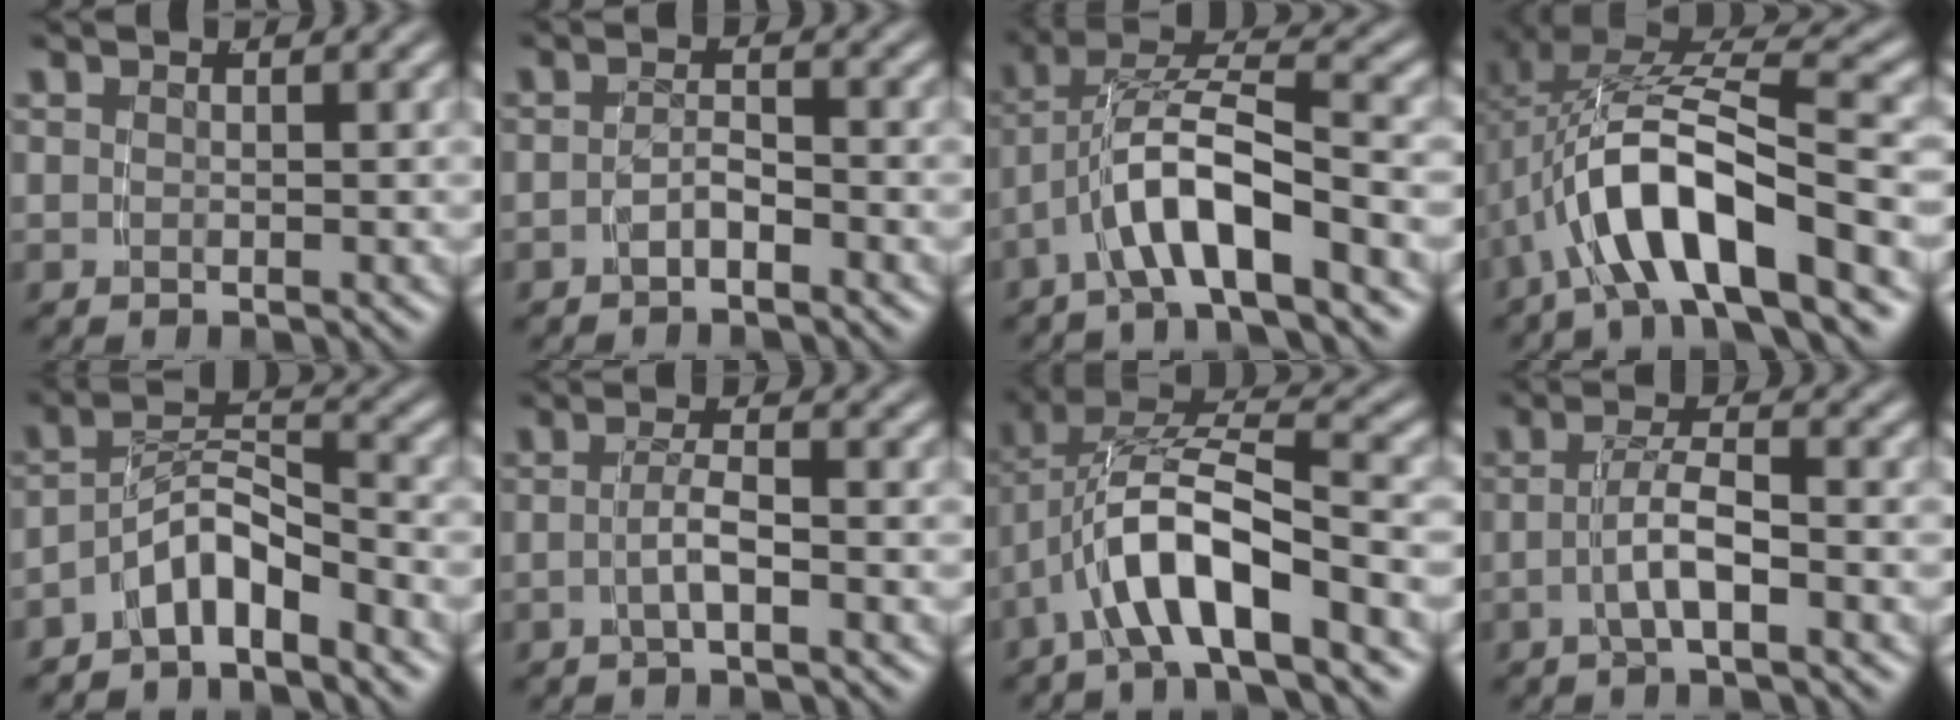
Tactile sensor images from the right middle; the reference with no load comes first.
{"total": 2.0, "force": [-1.7, 0.3, 1.0], "torque": [-0.018, -0.004, -0.030]}
{"total": 5.6, "force": [-1.0, 2.7, 4.8], "torque": [-0.100, -0.005, -0.016]}
{"total": 7.7, "force": [-1.5, 3.1, 6.9], "torque": [-0.146, -0.013, -0.013]}
{"total": 5.8, "force": [-3.8, 2.9, 3.3], "torque": [-0.053, -0.002, -0.064]}
{"total": 2.2, "force": [-1.2, -0.3, 1.8], "torque": [-0.030, 0.000, -0.020]}
{"total": 7.8, "force": [-1.0, 4.6, 6.3], "torque": [-0.140, -0.014, -0.012]}
{"total": 3.1, "force": [-1.4, 0.4, 2.8], "torque": [-0.048, 0.003, -0.024]}